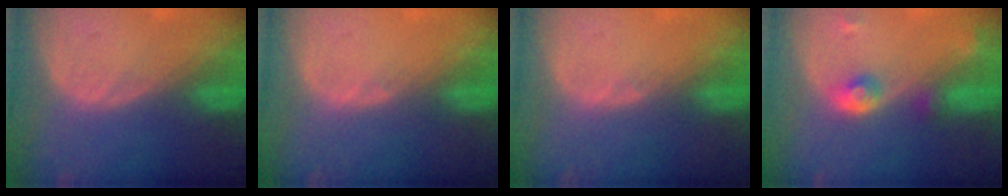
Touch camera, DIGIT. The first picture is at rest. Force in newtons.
{"total": 0.6, "press": 0.5, "slide": 0.3}
{"total": 0.6, "press": 0.5, "slide": 0.3}
{"total": 4.5, "press": 4.1, "slide": 1.8}